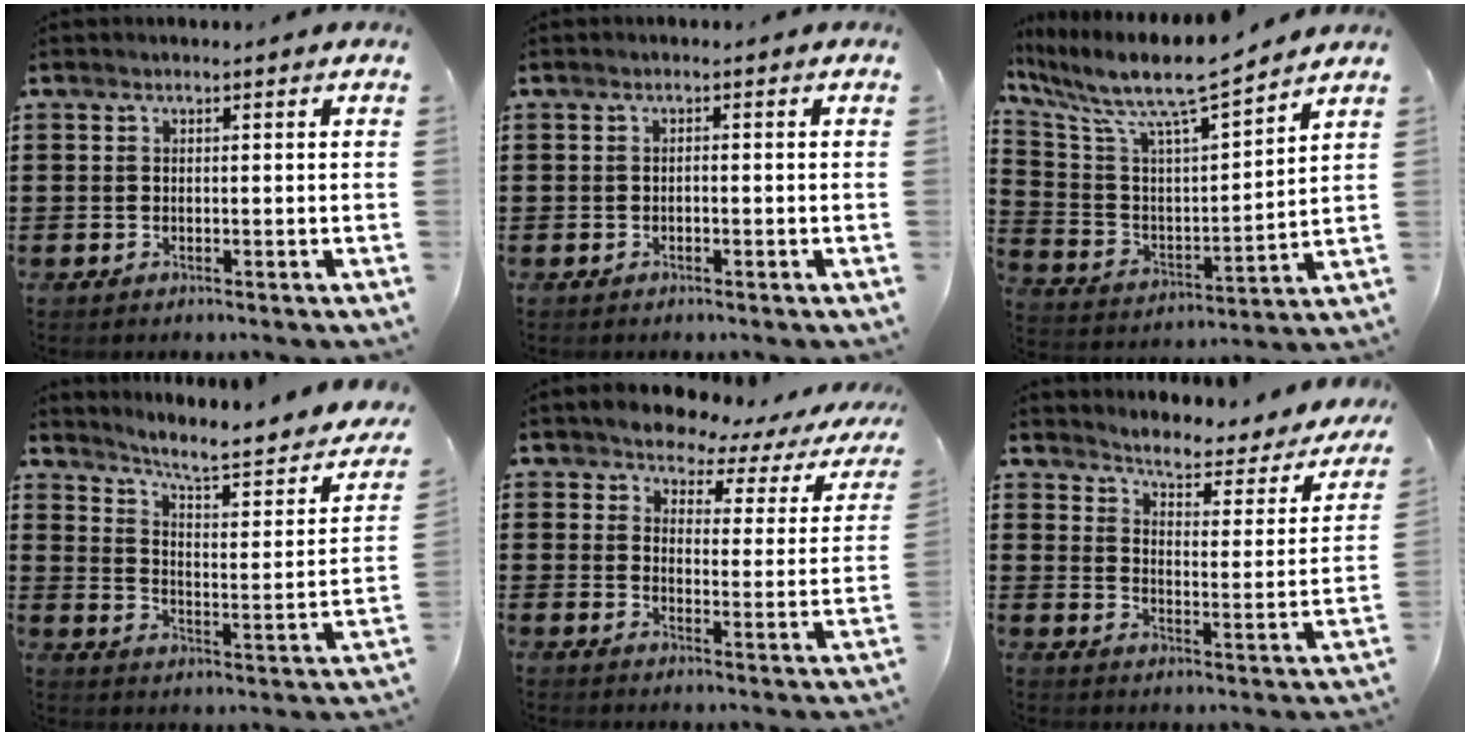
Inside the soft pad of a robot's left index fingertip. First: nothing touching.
{"total": 0.6, "force": [-0.4, 0.2, 0.4], "torque": [-0.010, -0.003, -0.008]}
{"total": 10.0, "force": [8.3, 1.0, 5.4], "torque": [-0.142, -0.055, 0.137]}
{"total": 5.6, "force": [4.5, 0.4, 3.2], "torque": [-0.070, -0.043, 0.063]}
{"total": 4.0, "force": [3.5, 1.7, 0.7], "torque": [-0.032, -0.025, 0.056]}
{"total": 4.0, "force": [3.8, 0.4, 1.2], "torque": [-0.039, -0.036, 0.054]}